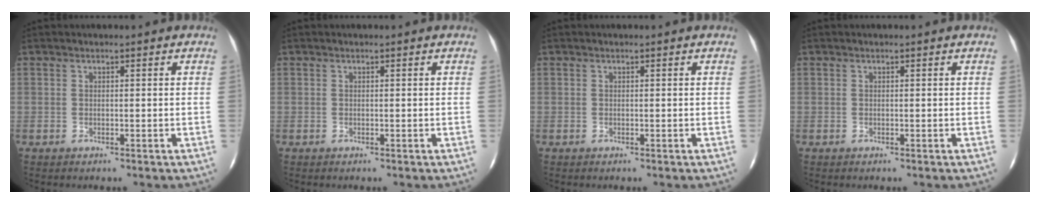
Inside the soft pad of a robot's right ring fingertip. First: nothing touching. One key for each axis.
{"total": 0.0}
{"total": 0.0}
{"total": 0.0}